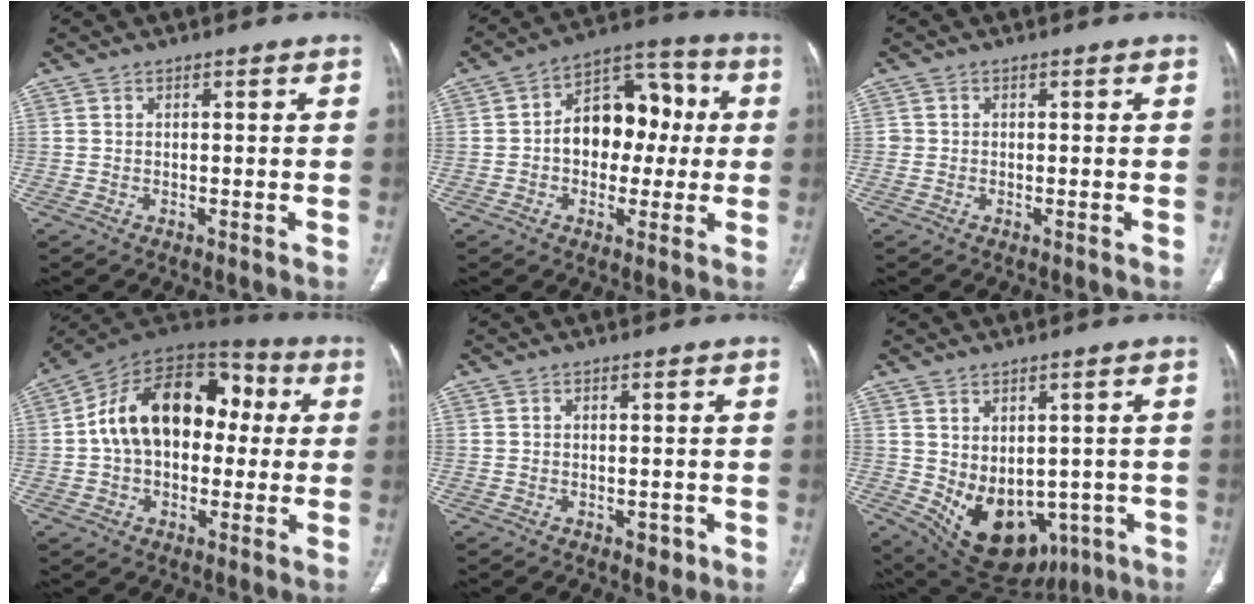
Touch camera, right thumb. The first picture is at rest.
{"total": 14.2, "force": [0.4, 9.9, 10.1], "torque": [-0.103, 0.039, -0.001]}
{"total": 0.7, "force": [-0.1, 0.7, 0.1], "torque": [0.004, 0.005, -0.001]}
{"total": 20.5, "force": [1.8, 13.8, 15.1], "torque": [-0.218, 0.048, 0.020]}
{"total": 2.0, "force": [-0.9, 1.4, 1.1], "torque": [-0.006, 0.002, -0.007]}
{"total": 15.4, "force": [-4.2, 10.8, 10.1], "torque": [-0.136, 0.003, -0.025]}